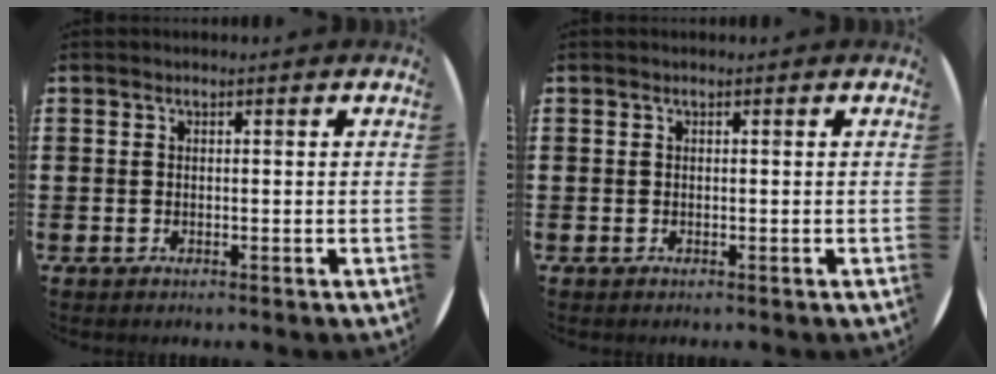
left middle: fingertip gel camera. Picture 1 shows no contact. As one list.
[{"total": 0.0}]